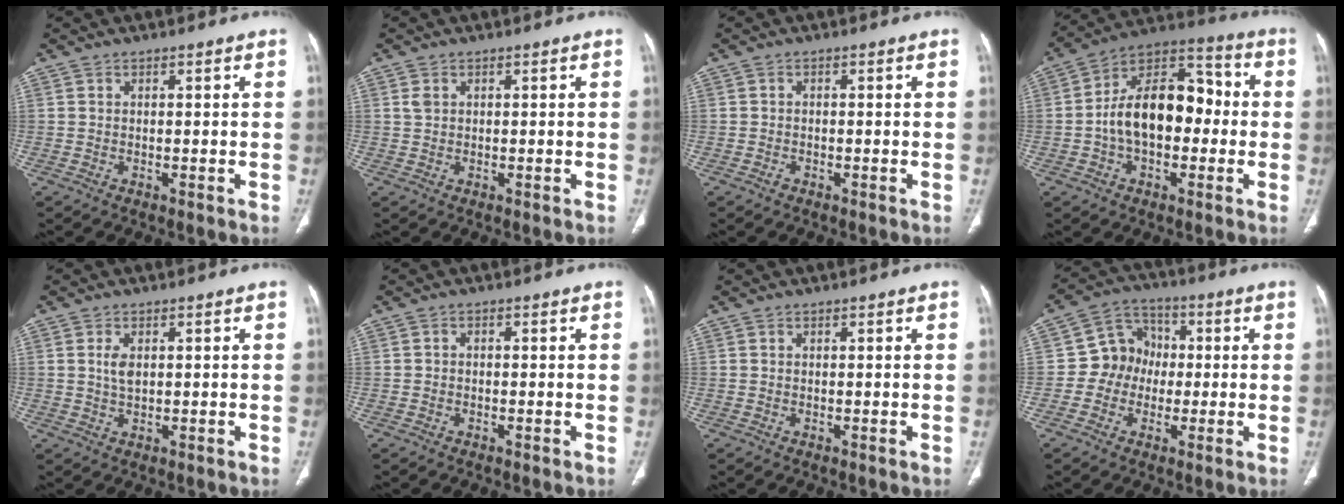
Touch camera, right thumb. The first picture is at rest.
{"total": 1.4, "force": [0.6, 1.0, 0.8], "torque": [-0.017, 0.003, 0.016]}
{"total": 0.7, "force": [-0.5, 0.5, 0.2], "torque": [-0.004, 0.001, -0.012]}
{"total": 17.1, "force": [-1.1, 10.7, 13.3], "torque": [-0.197, 0.047, -0.028]}
{"total": 2.8, "force": [0.7, 1.5, 2.3], "torque": [-0.044, -0.003, 0.017]}
{"total": 0.6, "force": [-0.3, 0.4, 0.3], "torque": [-0.003, 0.002, -0.010]}
{"total": 0.0}
{"total": 8.7, "force": [-0.8, 7.9, 3.5], "torque": [-0.021, 0.026, -0.028]}